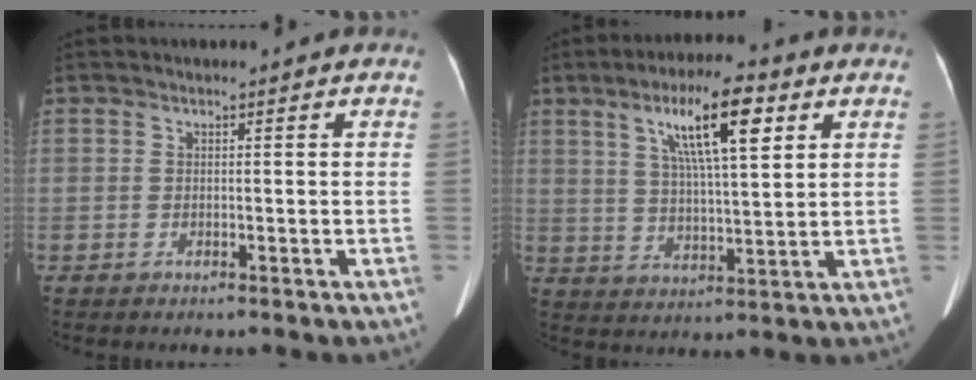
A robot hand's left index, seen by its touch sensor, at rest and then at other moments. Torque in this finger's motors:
{"motor_torque": [1.08, -1.06, 0.52, 0.10]}